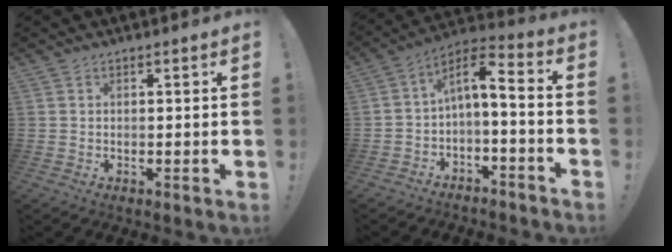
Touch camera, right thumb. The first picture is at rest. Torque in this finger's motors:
{"motor_torque": [0.15, 0.15, 0.34, -0.34, 0.16]}